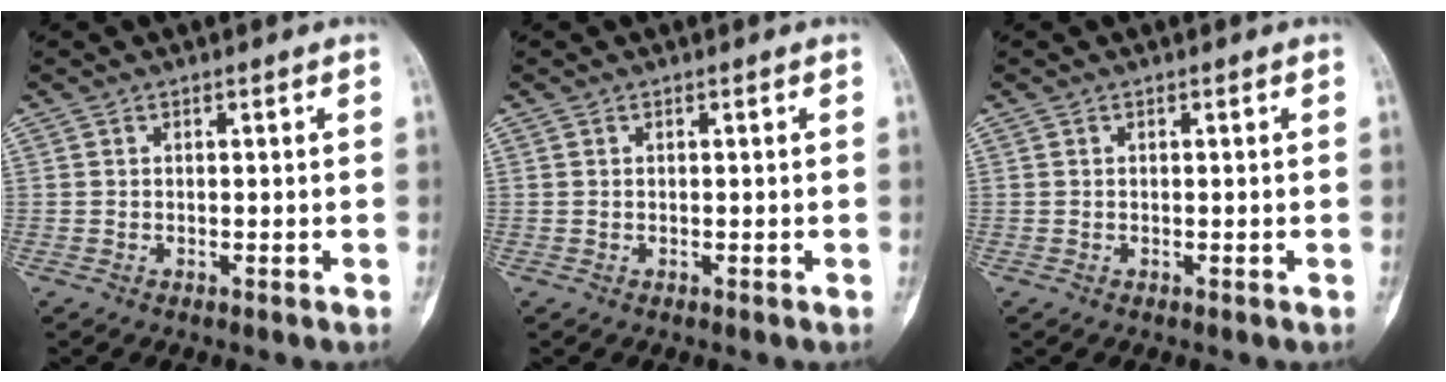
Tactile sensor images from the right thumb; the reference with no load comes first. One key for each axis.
{"total": 0.0}
{"total": 0.0}